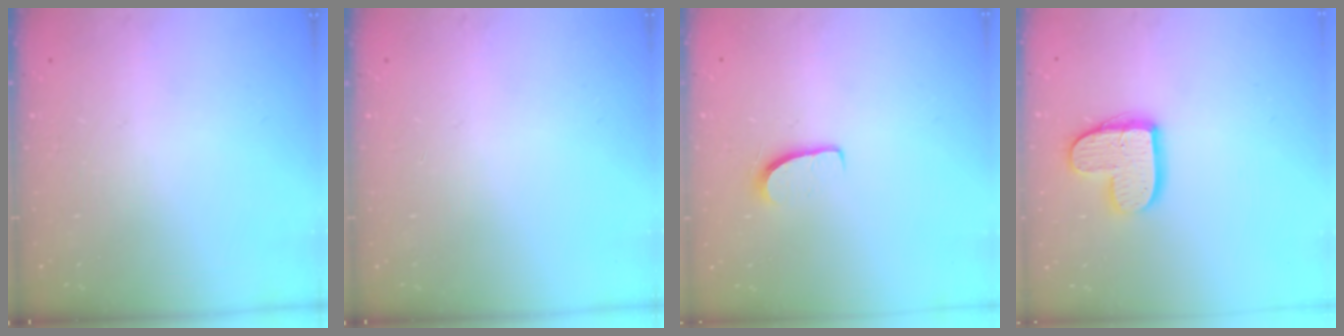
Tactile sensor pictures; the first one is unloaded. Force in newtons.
{"total": 0.0}
{"total": 5.8, "press": 5.8, "slide": 0.5}
{"total": 12.9, "press": 12.9, "slide": 0.9}